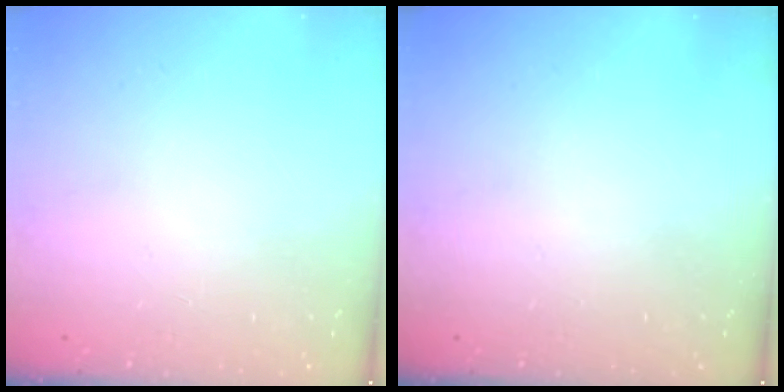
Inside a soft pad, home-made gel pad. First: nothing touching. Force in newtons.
{"total": 0.0}